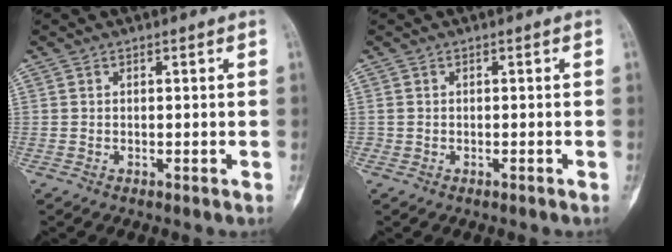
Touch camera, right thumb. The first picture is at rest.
{"total": 0.0}